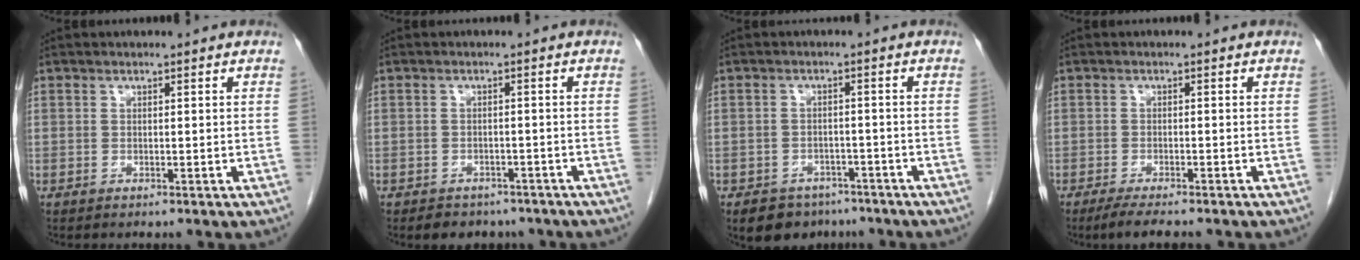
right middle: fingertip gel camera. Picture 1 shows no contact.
{"total": 5.3, "force": [-4.3, 2.8, 1.2], "torque": [-0.016, 0.007, -0.048]}
{"total": 5.9, "force": [-4.4, 3.8, 1.0], "torque": [-0.011, 0.007, -0.062]}
{"total": 5.3, "force": [-4.3, 0.7, 3.0], "torque": [-0.048, -0.012, -0.065]}